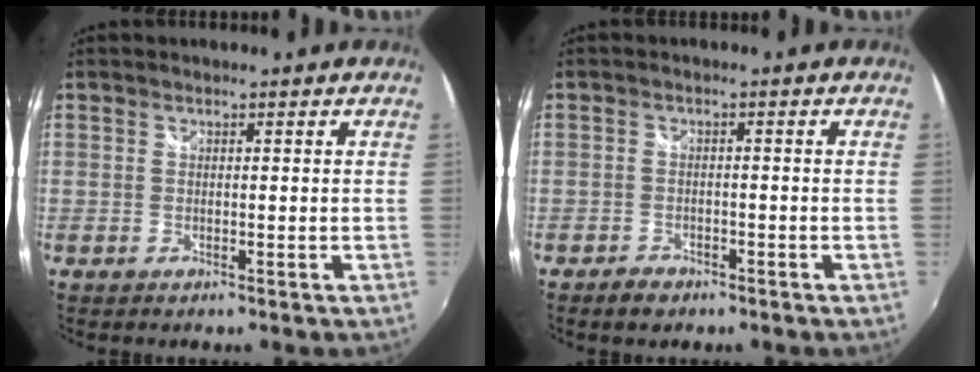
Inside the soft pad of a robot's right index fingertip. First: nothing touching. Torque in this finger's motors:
{"motor_torque": [0.23, -0.20, 0.10, 0.02]}